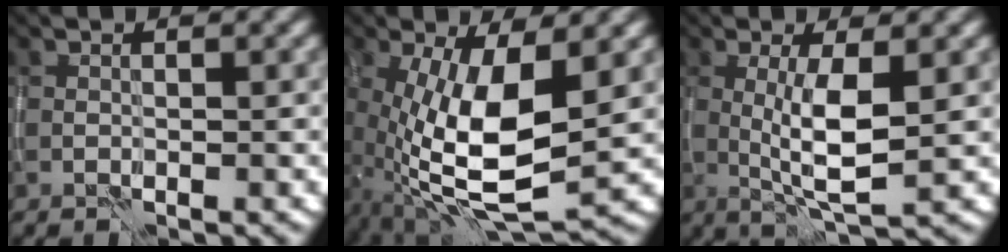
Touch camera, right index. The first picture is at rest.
{"total": 10.5, "force": [-0.8, 3.8, 9.8], "torque": [-0.194, -0.017, -0.015]}
{"total": 5.0, "force": [0.1, 1.1, 4.9], "torque": [-0.095, -0.007, 0.004]}